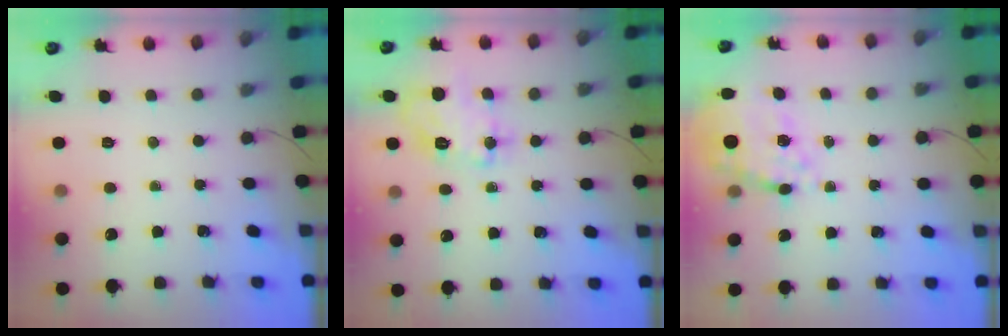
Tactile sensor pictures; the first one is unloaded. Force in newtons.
{"total": 12.5, "press": 12.5, "slide": 0.8}
{"total": 17.0, "press": 16.7, "slide": 3.4}